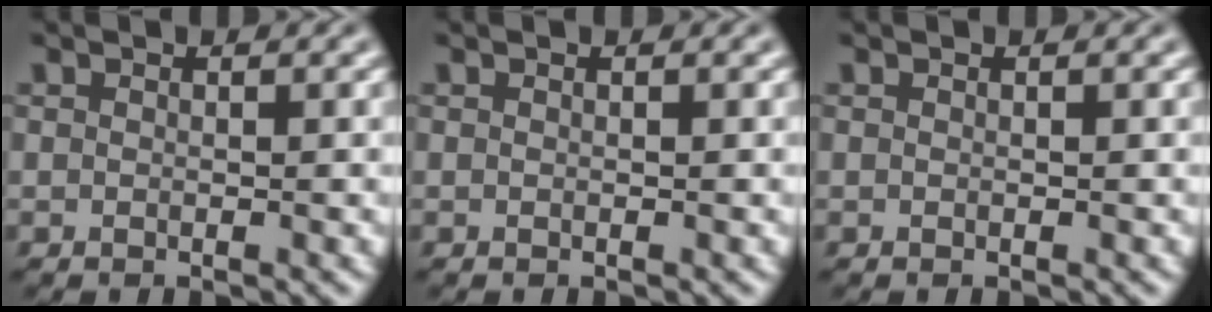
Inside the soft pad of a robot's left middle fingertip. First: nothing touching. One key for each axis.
{"total": 0.0}
{"total": 0.0}